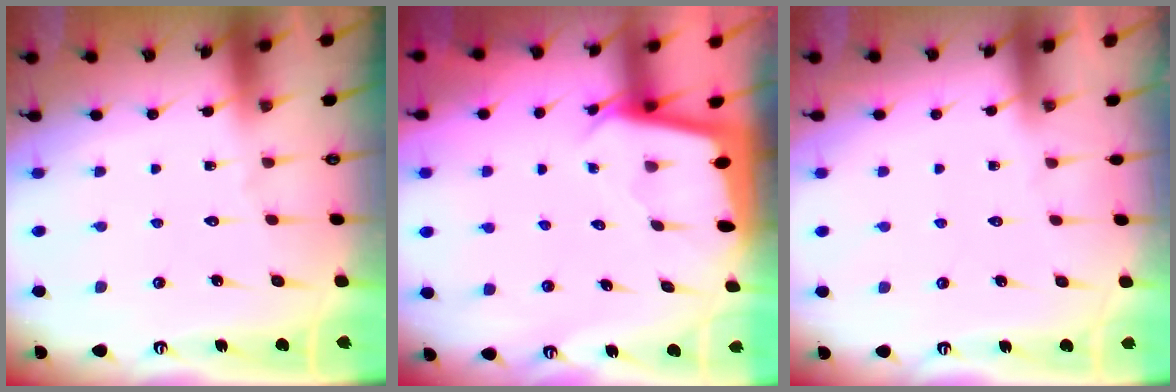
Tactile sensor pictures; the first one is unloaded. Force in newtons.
{"total": 2.1, "press": 2.1, "slide": 0.1}
{"total": 0.0}